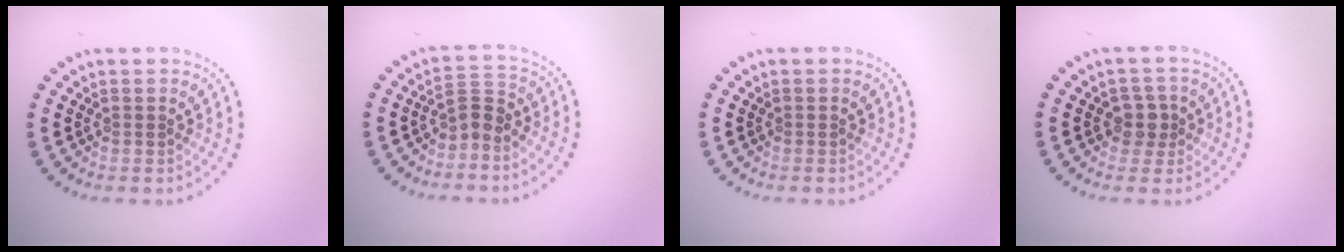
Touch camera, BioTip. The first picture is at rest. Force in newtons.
{"total": 2.0, "press": 1.4, "slide": 1.5}
{"total": 0.0}
{"total": 2.1, "press": 1.8, "slide": 1.0}